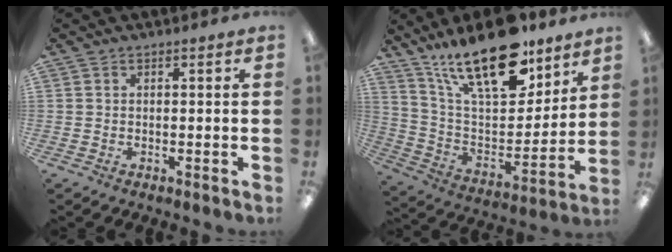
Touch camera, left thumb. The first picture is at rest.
{"total": 23.5, "force": [16.1, 9.3, 14.3], "torque": [-0.250, -0.100, 0.278]}